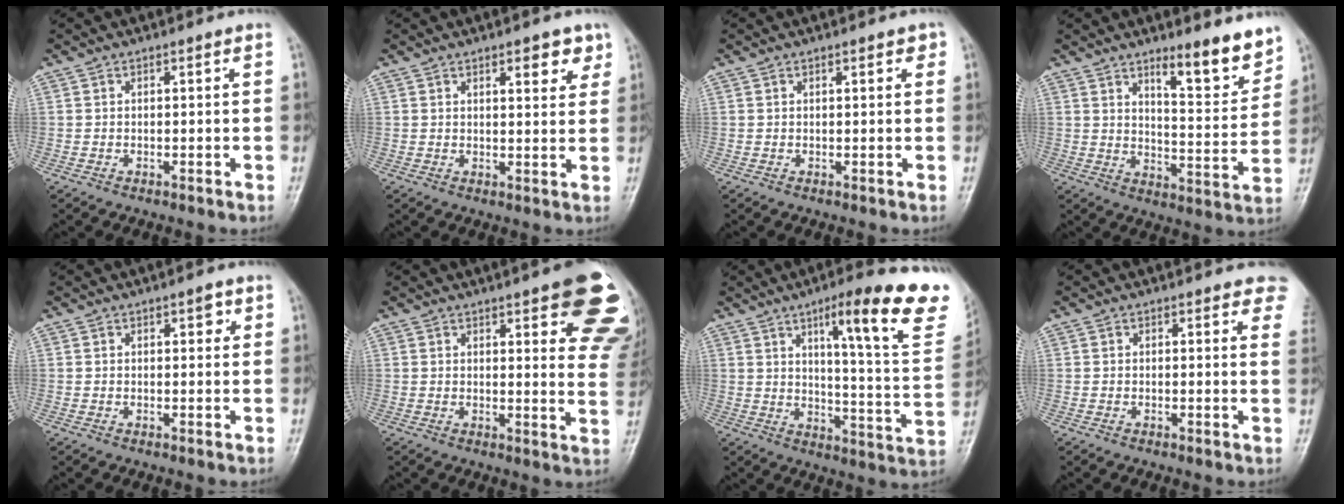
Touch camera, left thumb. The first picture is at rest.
{"total": 5.2, "force": [3.1, 2.1, 3.7], "torque": [-0.027, -0.016, 0.038]}
{"total": 1.8, "force": [0.9, 0.7, 1.4], "torque": [-0.013, 0.000, 0.010]}
{"total": 11.3, "force": [8.1, 2.5, 7.5], "torque": [-0.084, -0.065, 0.125]}
{"total": 2.2, "force": [1.1, 1.0, 1.6], "torque": [-0.014, -0.001, 0.013]}
{"total": 18.7, "force": [10.5, 5.2, 14.5], "torque": [-0.139, -0.036, 0.113]}
{"total": 22.6, "force": [12.7, 4.0, 18.3], "torque": [-0.220, -0.053, 0.173]}
{"total": 4.8, "force": [3.7, 2.0, 2.5], "torque": [0.003, -0.011, 0.025]}